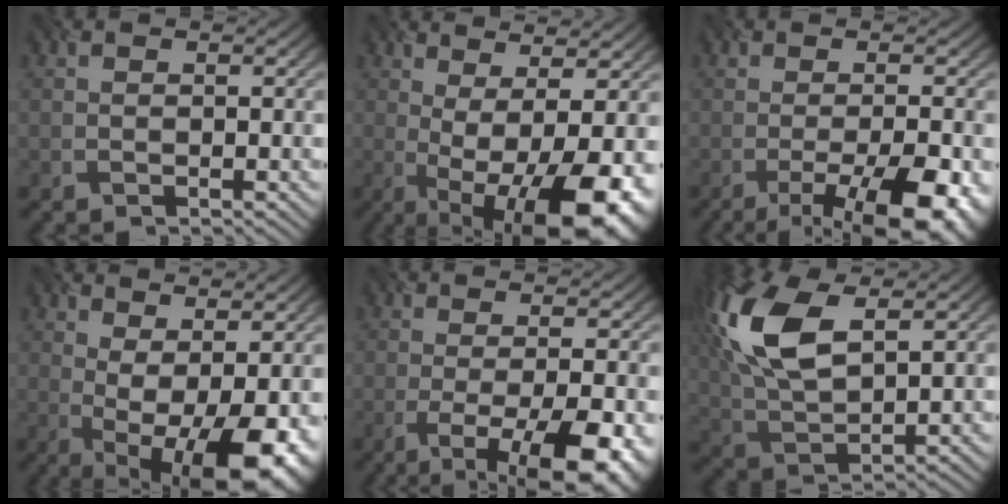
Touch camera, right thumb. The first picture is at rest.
{"total": 14.0, "force": [-3.8, 4.7, 12.6], "torque": [-0.193, -0.003, -0.032]}
{"total": 12.5, "force": [-6.4, 4.0, 10.0], "torque": [-0.133, -0.001, -0.078]}
{"total": 12.5, "force": [-2.0, 4.9, 11.4], "torque": [-0.166, 0.006, -0.003]}
{"total": 13.5, "force": [-6.0, 4.4, 11.3], "torque": [-0.145, -0.003, -0.070]}
{"total": 11.0, "force": [4.2, 5.2, 8.7], "torque": [-0.237, 0.018, 0.088]}